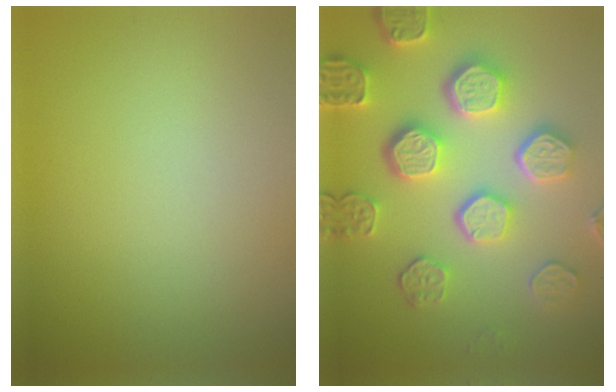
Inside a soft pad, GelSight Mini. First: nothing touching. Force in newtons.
{"total": 7.1, "press": 6.0, "slide": 3.7}